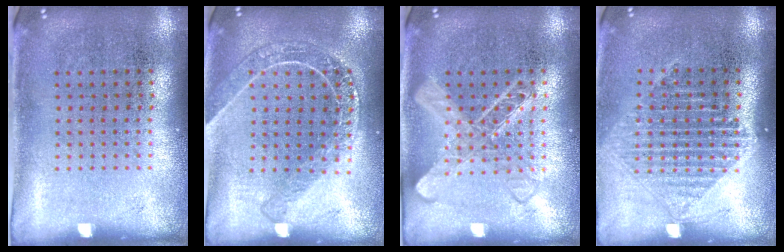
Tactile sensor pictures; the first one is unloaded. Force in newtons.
{"total": 1.8, "press": 1.6, "slide": 0.7}
{"total": 2.8, "press": 2.7, "slide": 0.5}
{"total": 1.4, "press": 1.3, "slide": 0.6}